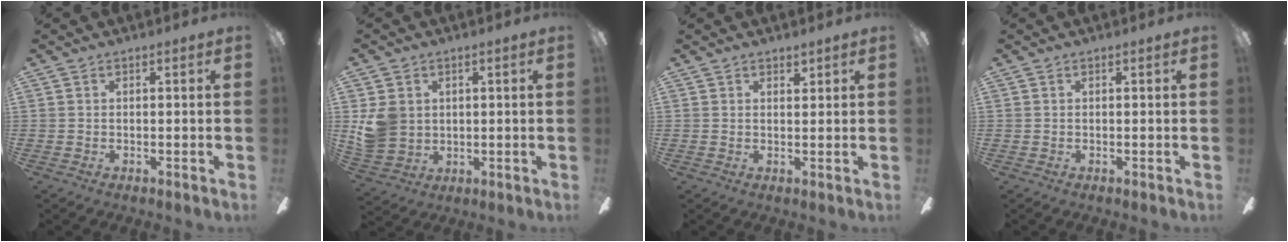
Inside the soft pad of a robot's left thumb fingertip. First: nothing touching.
{"total": 7.4, "force": [1.9, 6.6, 2.8], "torque": [-0.063, 0.008, 0.040]}
{"total": 1.8, "force": [1.6, 0.7, 0.2], "torque": [0.003, -0.006, 0.029]}
{"total": 0.0}